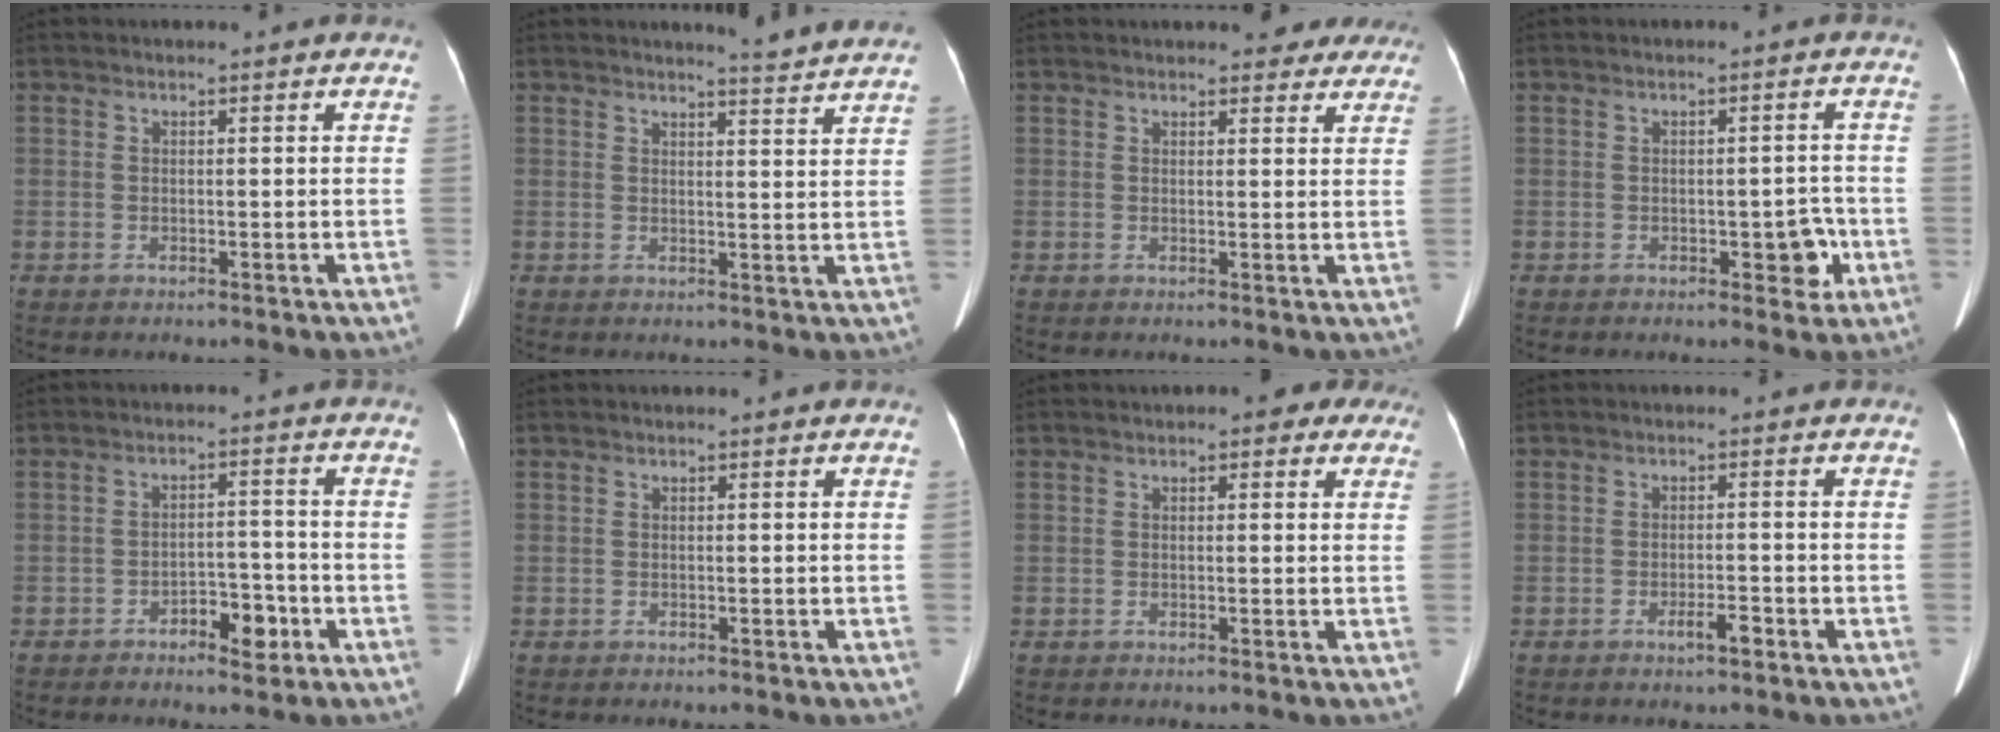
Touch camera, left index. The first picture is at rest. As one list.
[{"total": 5.2, "force": [5.1, -0.9, 0.9], "torque": [-0.022, -0.014, 0.049]}, {"total": 6.0, "force": [5.3, 2.1, 1.7], "torque": [0.000, 0.006, 0.051]}, {"total": 3.8, "force": [-1.4, 1.8, 2.9], "torque": [-0.026, 0.010, -0.014]}, {"total": 4.6, "force": [-2.6, 2.1, 3.1], "torque": [-0.044, 0.011, -0.038]}, {"total": 0.0}, {"total": 3.3, "force": [2.1, 1.8, 1.8], "torque": [-0.009, 0.016, 0.020]}, {"total": 2.2, "force": [-1.4, 0.4, 1.7], "torque": [-0.027, 0.001, -0.022]}]